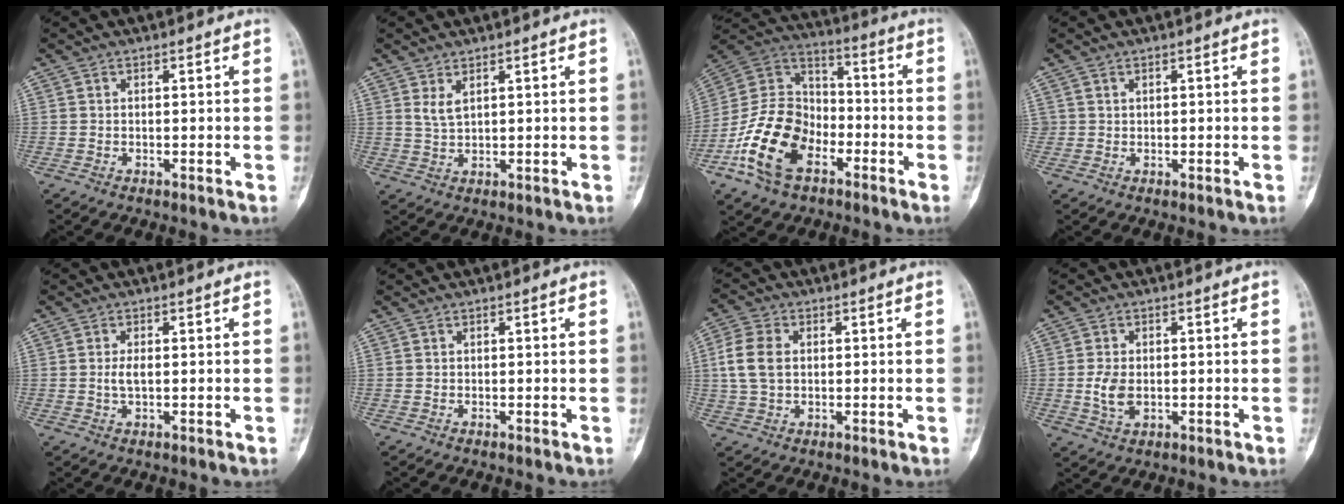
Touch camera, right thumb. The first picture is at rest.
{"total": 2.8, "force": [1.5, 1.0, 2.2], "torque": [-0.045, -0.009, 0.038]}
{"total": 17.7, "force": [-7.8, 11.6, 11.0], "torque": [-0.191, 0.062, -0.151]}
{"total": 0.7, "force": [0.4, 0.5, 0.1], "torque": [0.008, -0.001, 0.005]}
{"total": 2.2, "force": [0.0, 0.9, 2.0], "torque": [-0.042, 0.000, 0.000]}
{"total": 0.0}
{"total": 7.4, "force": [0.9, 5.0, 5.3], "torque": [-0.118, 0.009, 0.018]}
{"total": 4.9, "force": [-0.3, 3.2, 3.7], "torque": [-0.073, -0.003, 0.000]}